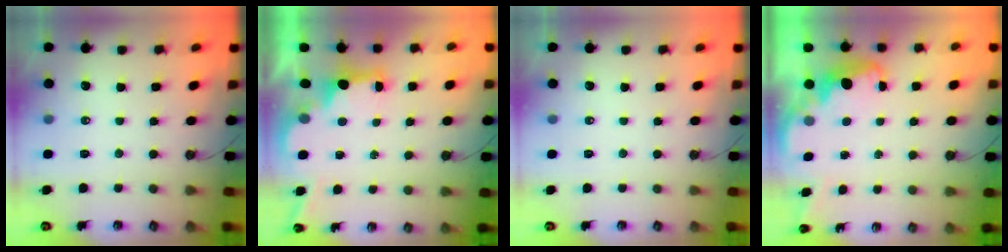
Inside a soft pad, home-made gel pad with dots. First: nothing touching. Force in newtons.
{"total": 2.5, "press": 2.4, "slide": 0.7}
{"total": 0.0}
{"total": 2.6, "press": 2.6, "slide": 0.5}